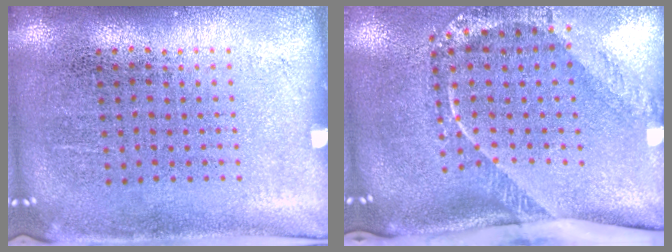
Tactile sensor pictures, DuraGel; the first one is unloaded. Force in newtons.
{"total": 2.6, "press": 1.7, "slide": 2.0}